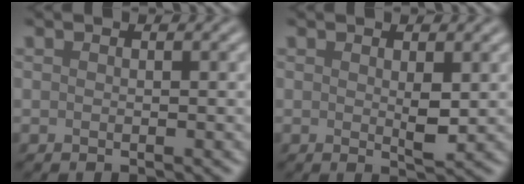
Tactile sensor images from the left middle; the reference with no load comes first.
{"total": 1.5, "force": [0.2, 0.1, 1.5], "torque": [-0.029, -0.005, 0.011]}